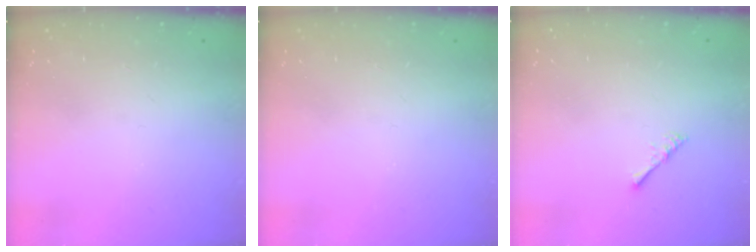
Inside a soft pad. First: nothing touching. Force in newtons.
{"total": 0.0}
{"total": 1.7, "press": 1.6, "slide": 0.4}